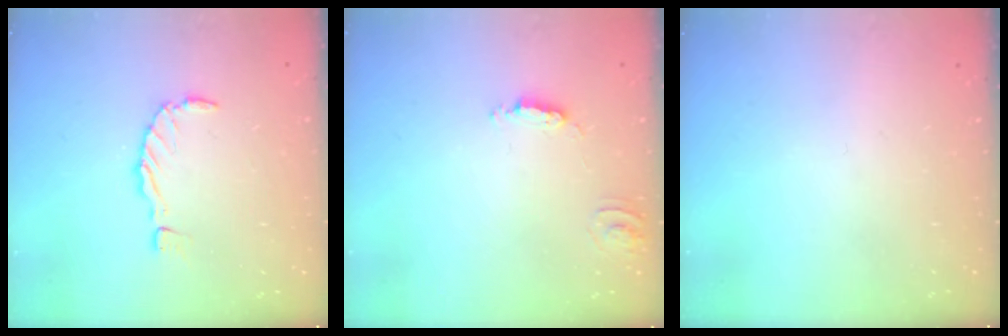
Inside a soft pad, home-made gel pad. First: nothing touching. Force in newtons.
{"total": 5.6, "press": 5.6, "slide": 0.4}
{"total": 0.0}